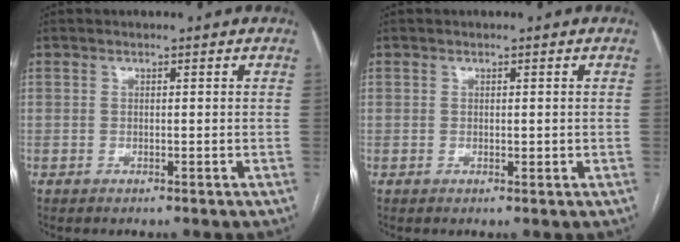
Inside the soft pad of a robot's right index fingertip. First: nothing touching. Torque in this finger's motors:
{"motor_torque": [-0.20, 0.49, 0.00, 0.02]}